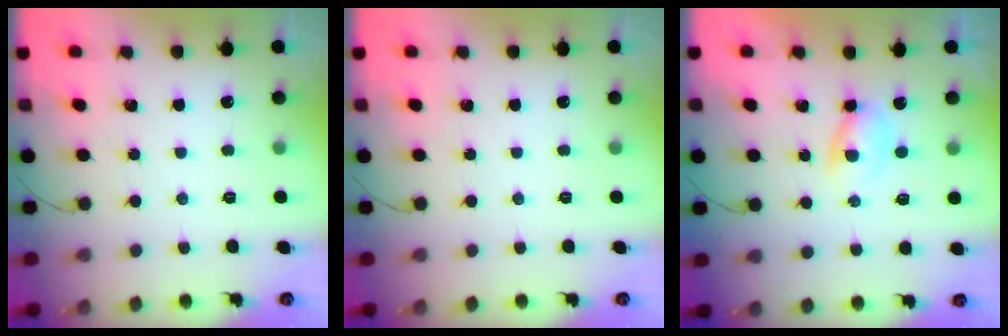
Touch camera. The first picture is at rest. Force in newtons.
{"total": 0.0}
{"total": 2.1, "press": 1.9, "slide": 0.9}